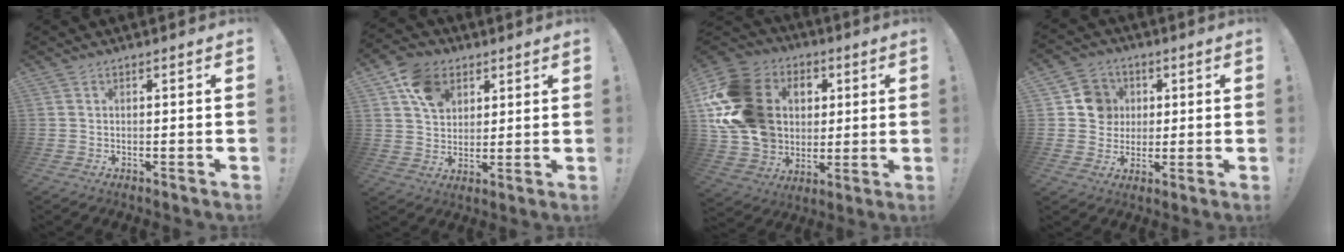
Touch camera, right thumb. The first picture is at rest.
{"total": 11.4, "force": [5.2, 9.0, 4.6], "torque": [-0.065, -0.017, 0.102]}
{"total": 23.5, "force": [4.1, 19.0, 13.2], "torque": [-0.253, -0.007, 0.107]}
{"total": 9.5, "force": [1.8, 9.0, 2.2], "torque": [-0.024, -0.003, 0.040]}